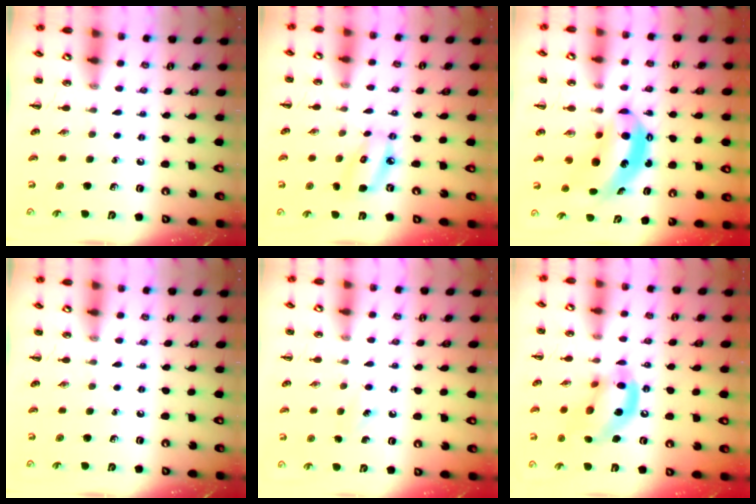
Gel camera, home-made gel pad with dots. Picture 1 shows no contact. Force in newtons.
{"total": 8.2, "press": 7.9, "slide": 2.1}
{"total": 7.5, "press": 7.3, "slide": 1.9}
{"total": 0.0}
{"total": 5.3, "press": 5.0, "slide": 1.5}
{"total": 15.2, "press": 15.1, "slide": 2.0}